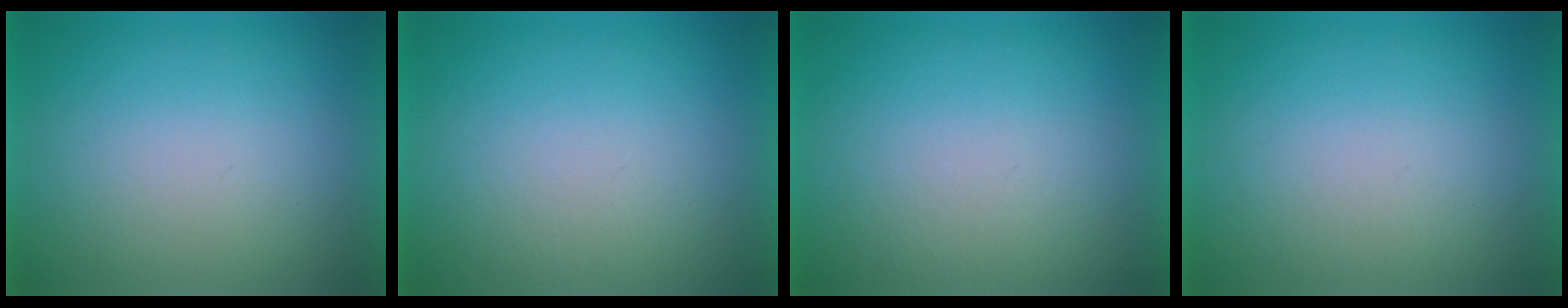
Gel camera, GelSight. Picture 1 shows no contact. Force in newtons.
{"total": 1.1}
{"total": 1.4}
{"total": 1.2}